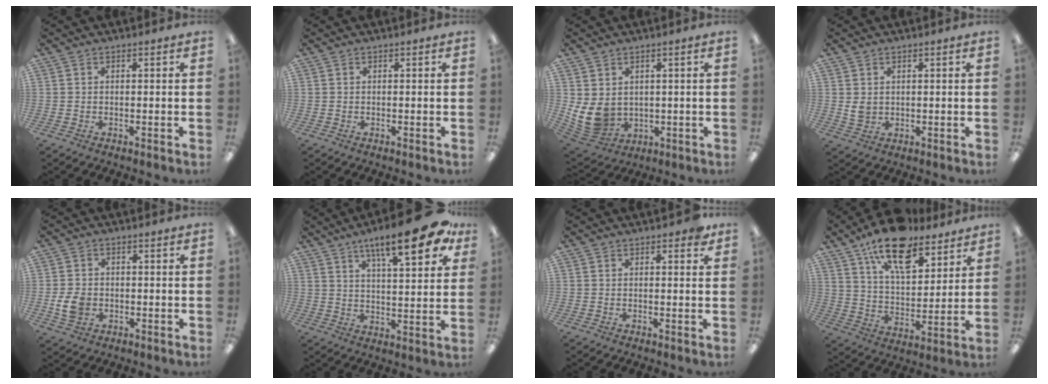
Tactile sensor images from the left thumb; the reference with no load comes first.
{"total": 0.0}
{"total": 8.2, "force": [1.6, 6.5, 4.8], "torque": [-0.123, -0.016, 0.035]}
{"total": 3.0, "force": [1.2, 2.4, 1.3], "torque": [-0.020, -0.002, 0.022]}
{"total": 5.7, "force": [-1.1, 4.6, 3.1], "torque": [-0.049, 0.001, -0.021]}
{"total": 16.8, "force": [9.9, 4.7, 12.8], "torque": [-0.188, -0.044, 0.152]}
{"total": 1.4, "force": [0.9, 0.6, 0.9], "torque": [-0.003, -0.003, 0.012]}
{"total": 17.7, "force": [12.5, 7.9, 9.6], "torque": [-0.155, -0.064, 0.216]}